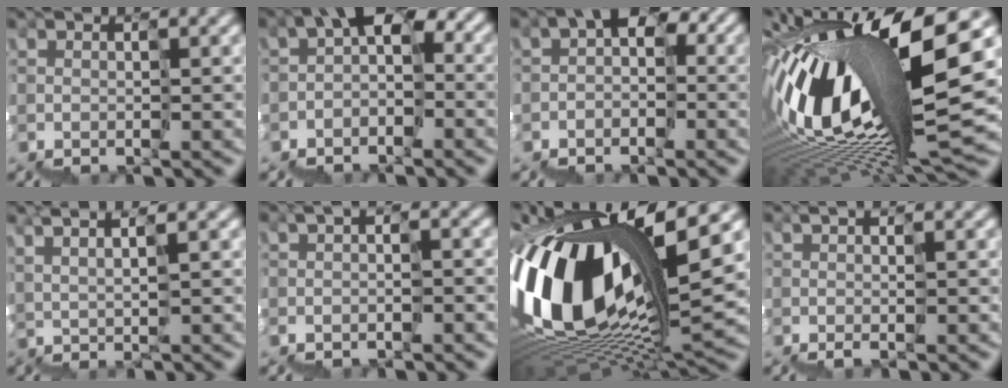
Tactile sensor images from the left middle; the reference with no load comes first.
{"total": 3.1, "force": [-0.2, 2.2, 2.1], "torque": [-0.040, 0.020, -0.018]}
{"total": 3.4, "force": [0.1, 2.8, 2.0], "torque": [-0.032, 0.016, -0.009]}
{"total": 14.4, "force": [2.9, 4.8, 13.2], "torque": [-0.275, 0.026, 0.056]}
{"total": 4.3, "force": [4.1, -0.2, 1.1], "torque": [-0.013, 0.035, 0.069]}
{"total": 1.4, "force": [-1.0, 0.6, 0.8], "torque": [-0.013, 0.005, -0.006]}
{"total": 14.1, "force": [4.4, 5.6, 12.2], "torque": [-0.264, 0.017, 0.078]}
{"total": 0.7, "force": [0.5, -0.5, -0.1], "torque": [0.008, 0.008, 0.015]}